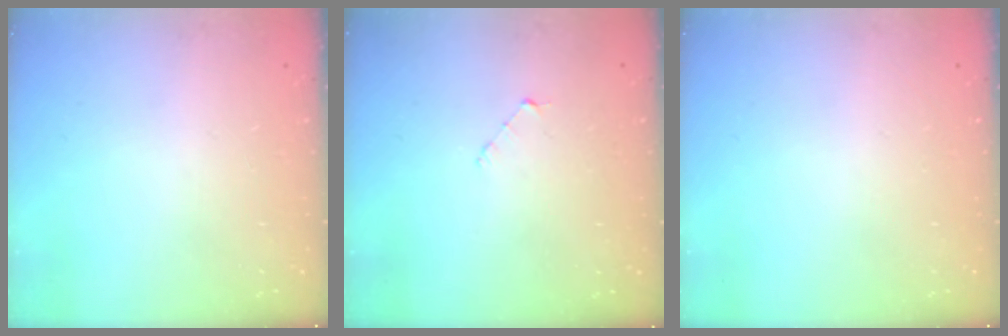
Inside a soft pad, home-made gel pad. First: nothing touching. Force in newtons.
{"total": 3.6, "press": 3.5, "slide": 0.3}
{"total": 0.0}